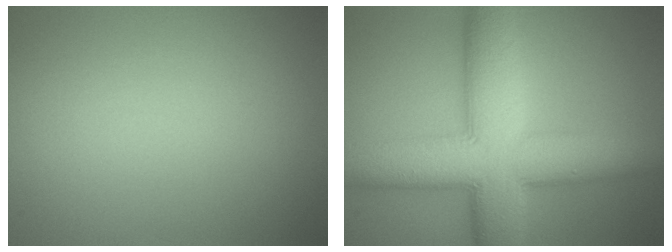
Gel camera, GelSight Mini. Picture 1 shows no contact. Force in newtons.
{"total": 11.7, "press": 11.7, "slide": 0.0}